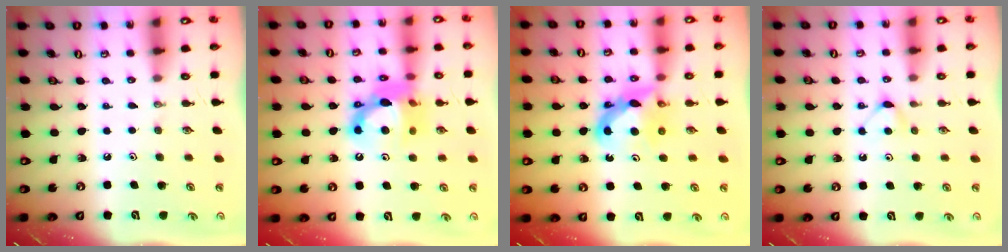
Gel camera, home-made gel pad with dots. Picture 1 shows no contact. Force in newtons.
{"total": 13.4, "press": 13.3, "slide": 1.9}
{"total": 7.5, "press": 7.5, "slide": 0.1}
{"total": 3.9, "press": 3.9, "slide": 0.4}